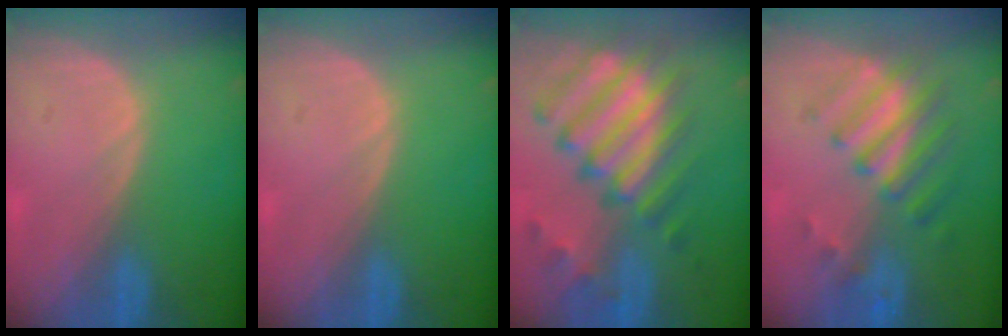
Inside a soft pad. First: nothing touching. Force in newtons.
{"total": 0.0}
{"total": 12.2, "press": 10.5, "slide": 6.3}
{"total": 7.8, "press": 6.9, "slide": 3.6}